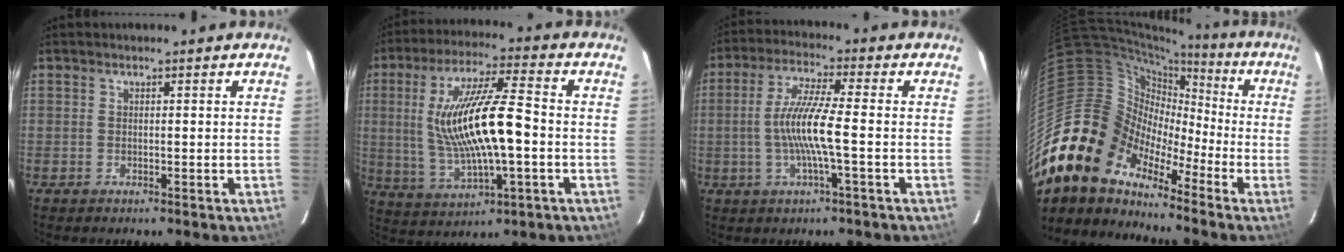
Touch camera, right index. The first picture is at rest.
{"total": 16.3, "force": [-0.6, 3.8, 15.8], "torque": [-0.301, -0.001, 0.002]}
{"total": 8.6, "force": [-1.6, -0.1, 8.5], "torque": [-0.173, 0.000, -0.029]}
{"total": 14.1, "force": [-10.0, 9.1, 4.0], "torque": [-0.081, 0.029, -0.210]}